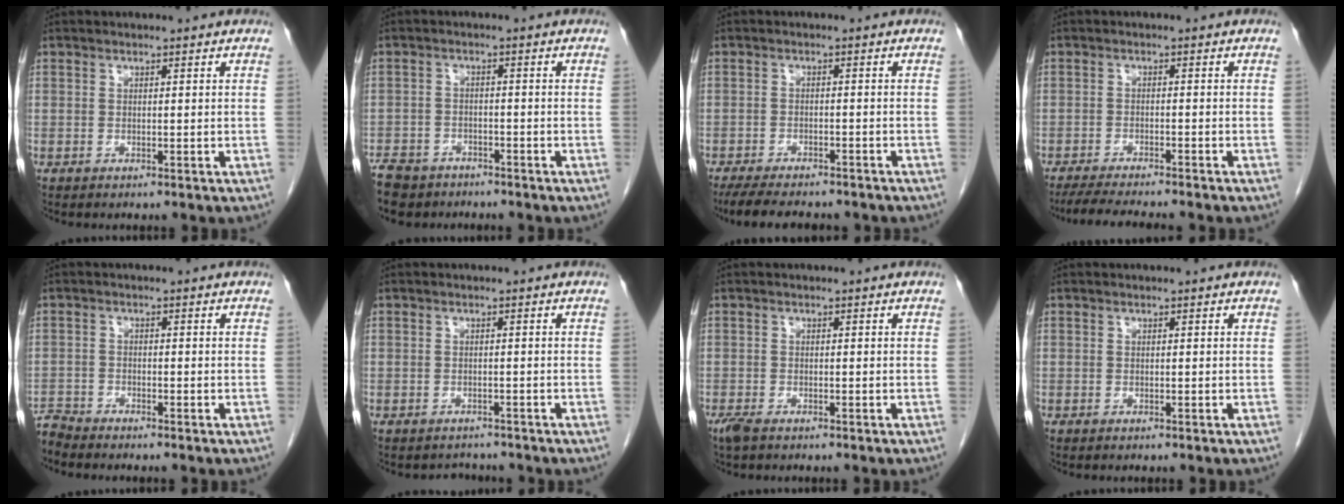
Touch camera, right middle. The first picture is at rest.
{"total": 7.7, "force": [-6.2, 4.1, 2.2], "torque": [-0.042, -0.006, -0.100]}
{"total": 11.2, "force": [-9.6, 2.8, 5.2], "torque": [-0.080, -0.011, -0.133]}
{"total": 7.7, "force": [-6.8, 0.1, 3.5], "torque": [-0.051, -0.017, -0.108]}
{"total": 2.7, "force": [-2.7, -0.4, -0.3], "torque": [0.012, -0.013, -0.050]}
{"total": 2.0, "force": [-1.8, 0.7, -0.4], "torque": [0.000, -0.004, -0.027]}
{"total": 2.2, "force": [-1.6, 0.7, 1.4], "torque": [-0.035, -0.008, -0.028]}
{"total": 0.0}